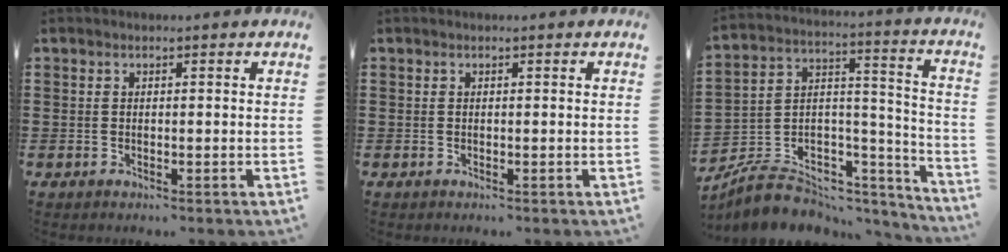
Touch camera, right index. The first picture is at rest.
{"total": 0.0}
{"total": 6.2, "force": [-4.9, 3.6, 1.4], "torque": [-0.027, 0.000, -0.086]}